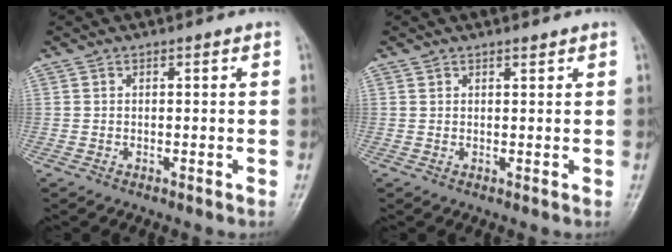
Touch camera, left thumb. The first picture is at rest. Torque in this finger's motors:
{"motor_torque": [-0.39, -0.41, -0.17, -0.13, 0.01]}